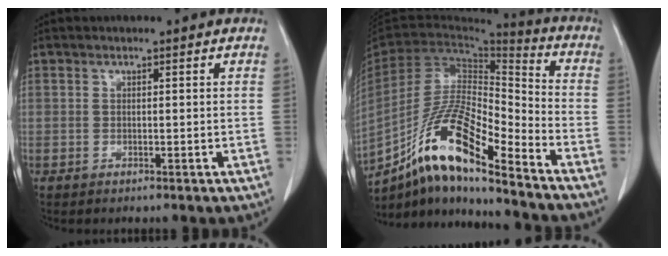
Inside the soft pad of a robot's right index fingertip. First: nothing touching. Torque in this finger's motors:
{"motor_torque": [0.58, -0.46, -0.09, -0.05]}